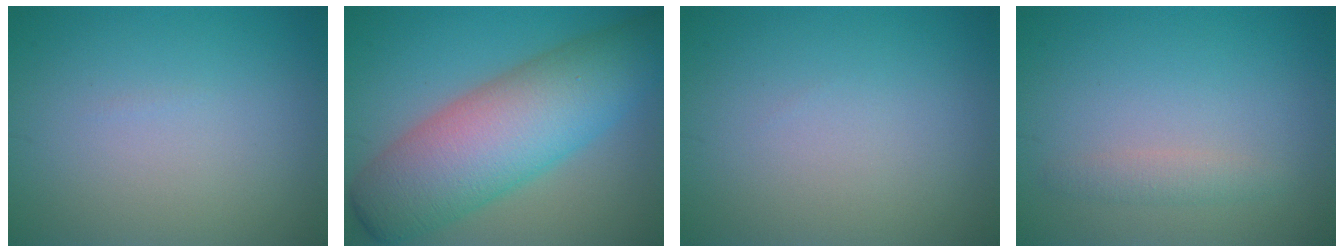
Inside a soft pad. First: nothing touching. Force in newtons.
{"total": 10.8, "press": 10.8, "slide": 0.2}
{"total": 0.0}
{"total": 1.4, "press": 1.4, "slide": 0.0}